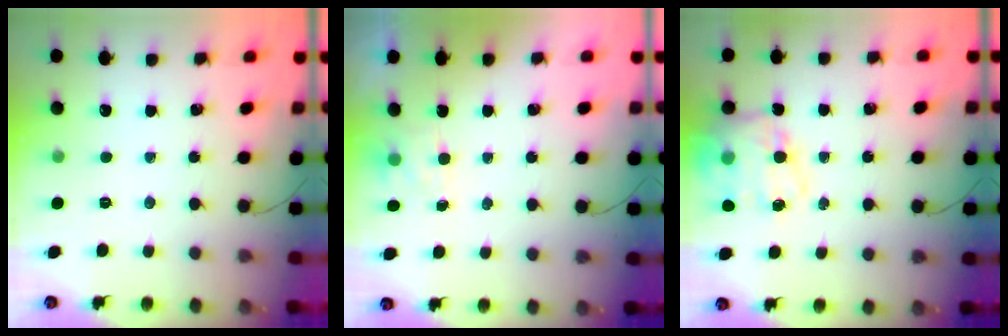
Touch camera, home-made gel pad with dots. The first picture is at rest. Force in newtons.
{"total": 4.7, "press": 4.5, "slide": 1.3}
{"total": 16.6, "press": 16.2, "slide": 3.9}